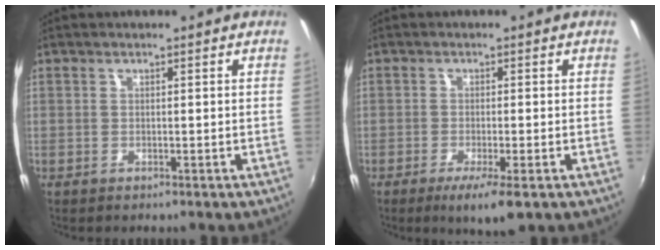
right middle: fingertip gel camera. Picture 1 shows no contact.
{"total": 5.1, "force": [-2.9, 0.7, 4.2], "torque": [-0.081, -0.017, -0.047]}